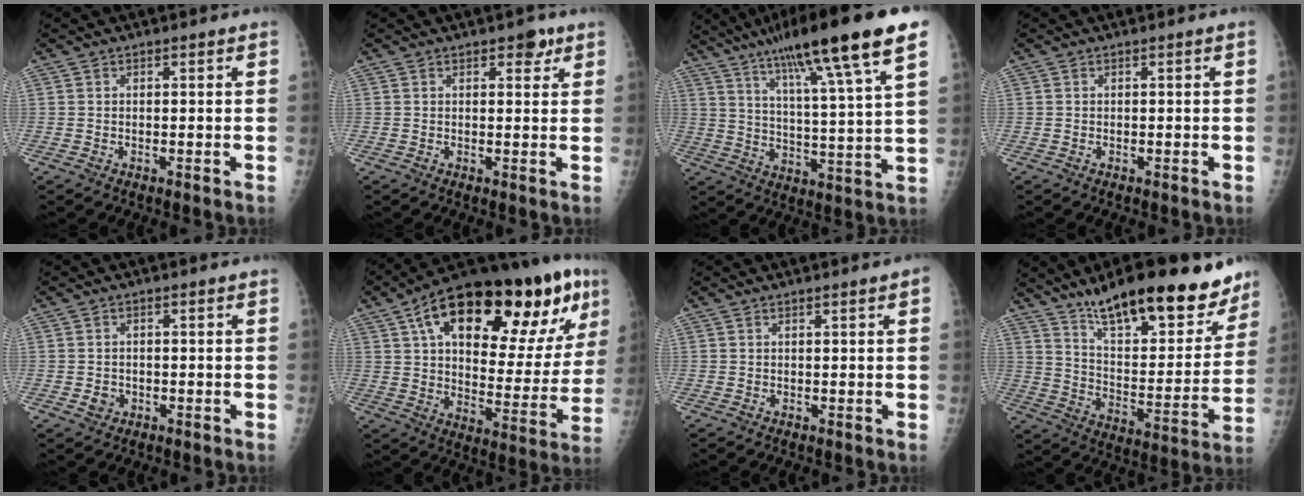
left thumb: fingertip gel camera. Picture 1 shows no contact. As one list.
[{"total": 2.9, "force": [1.8, 1.5, 1.7], "torque": [-0.006, -0.006, 0.021]}, {"total": 21.0, "force": [12.7, 1.7, 16.6], "torque": [-0.257, -0.028, 0.199]}, {"total": 0.0}, {"total": 2.2, "force": [-0.6, 1.9, 0.8], "torque": [-0.003, 0.004, -0.007]}, {"total": 32.8, "force": [15.5, 13.0, 25.7], "torque": [-0.354, 0.001, 0.239]}, {"total": 1.8, "force": [1.1, 0.3, 1.5], "torque": [-0.020, 0.001, 0.012]}, {"total": 26.2, "force": [19.1, 8.3, 16.0], "torque": [-0.194, -0.082, 0.292]}]